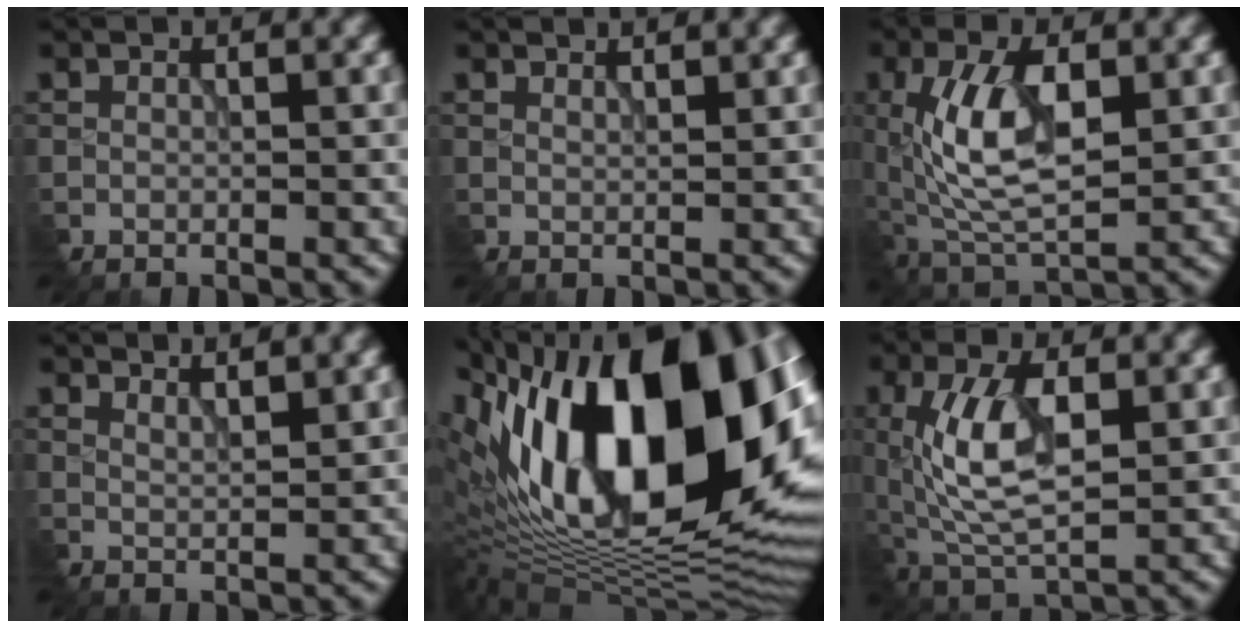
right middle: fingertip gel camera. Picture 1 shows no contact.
{"total": 1.7, "force": [1.6, 0.4, 0.6], "torque": [-0.004, 0.002, 0.024]}
{"total": 8.2, "force": [0.3, 3.7, 7.3], "torque": [-0.148, 0.004, 0.008]}
{"total": 2.8, "force": [2.5, 0.6, 1.2], "torque": [-0.013, 0.002, 0.038]}
{"total": 20.9, "force": [3.0, 10.2, 18.0], "torque": [-0.298, 0.031, 0.041]}
{"total": 7.4, "force": [0.1, 3.3, 6.6], "torque": [-0.139, 0.004, 0.006]}